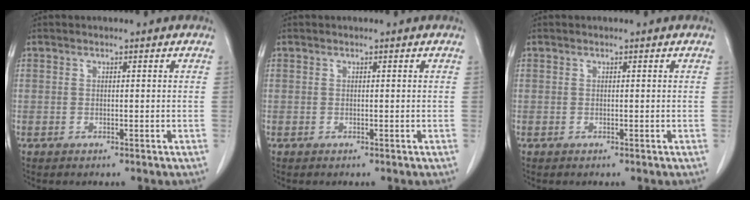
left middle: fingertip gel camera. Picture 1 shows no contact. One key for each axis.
{"total": 0.0}
{"total": 0.0}